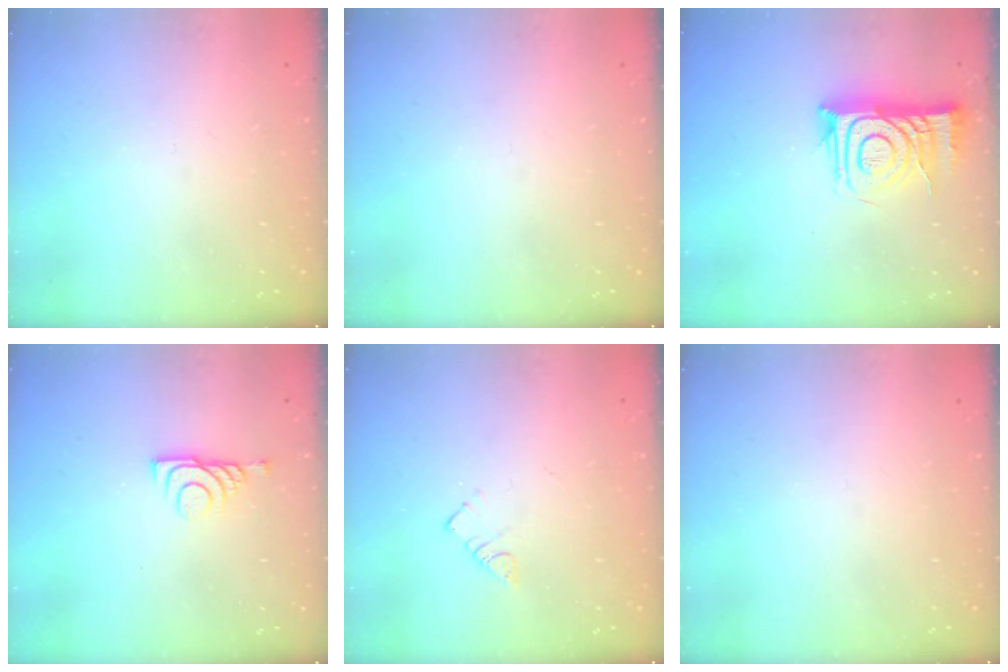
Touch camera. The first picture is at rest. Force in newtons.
{"total": 0.0}
{"total": 14.2, "press": 14.2, "slide": 1.2}
{"total": 6.3, "press": 6.3, "slide": 0.9}
{"total": 3.8, "press": 3.8, "slide": 0.2}
{"total": 0.0}